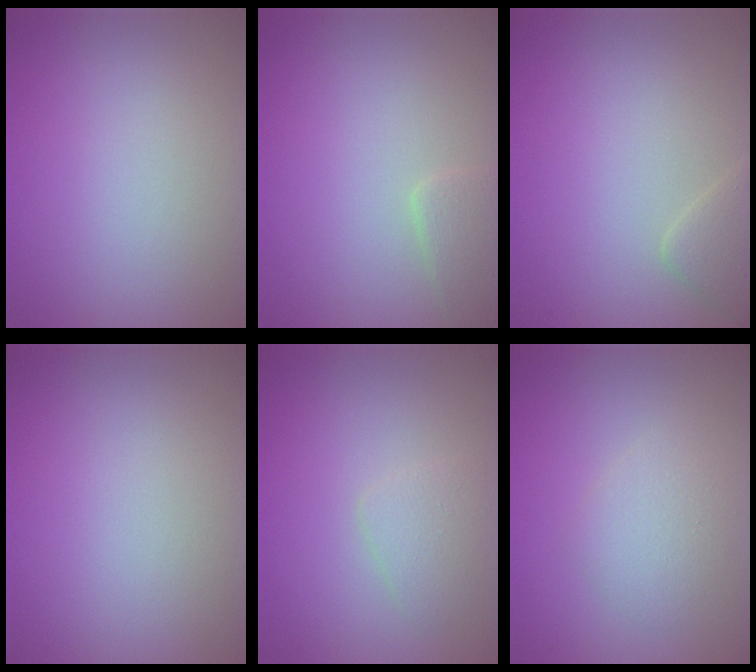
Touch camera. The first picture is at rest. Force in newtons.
{"total": 1.7, "press": 1.7, "slide": 0.1}
{"total": 1.7, "press": 1.7, "slide": 0.1}
{"total": 0.0}
{"total": 1.5, "press": 1.5, "slide": 0.1}
{"total": 2.1, "press": 2.1, "slide": 0.0}